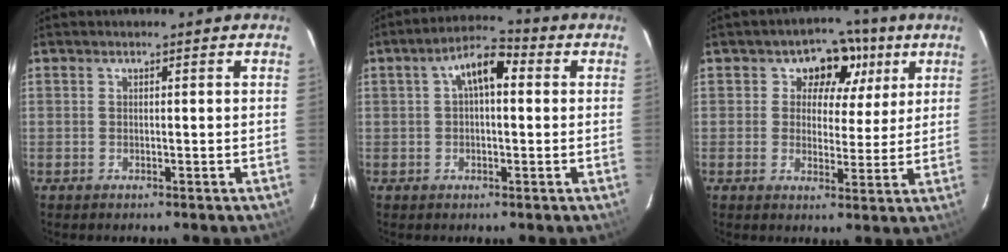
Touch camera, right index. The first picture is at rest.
{"total": 7.0, "force": [1.4, 3.3, 6.0], "torque": [-0.107, 0.028, 0.021]}
{"total": 7.9, "force": [3.1, 6.6, 3.1], "torque": [-0.047, 0.010, 0.037]}